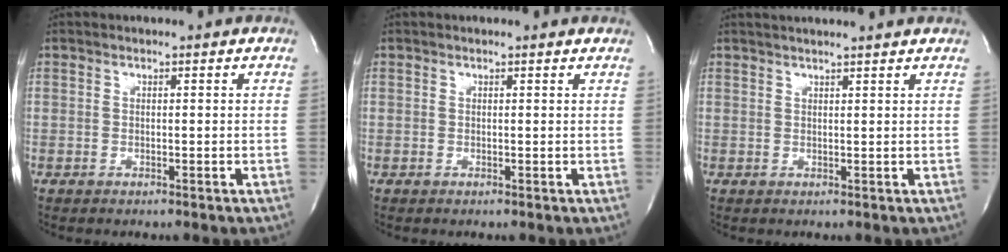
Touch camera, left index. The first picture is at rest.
{"total": 1.4, "force": [1.3, 0.2, 0.2], "torque": [-0.014, 0.001, 0.008]}
{"total": 7.8, "force": [7.1, -0.1, 3.3], "torque": [-0.051, 0.027, 0.084]}